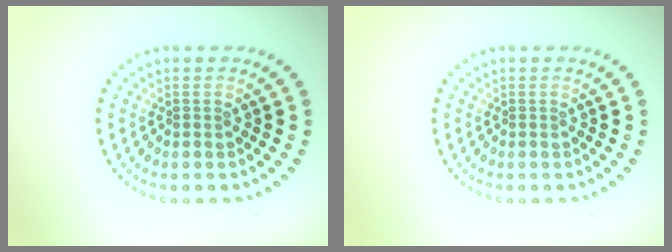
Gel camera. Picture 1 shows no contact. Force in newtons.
{"total": 0.0}